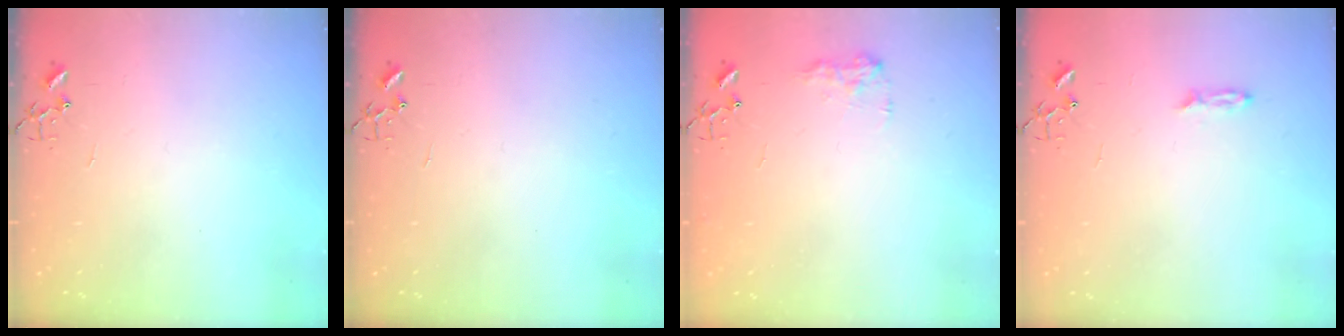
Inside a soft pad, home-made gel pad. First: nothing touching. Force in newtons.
{"total": 0.0}
{"total": 7.9, "press": 7.9, "slide": 0.4}
{"total": 3.2, "press": 3.2, "slide": 0.4}